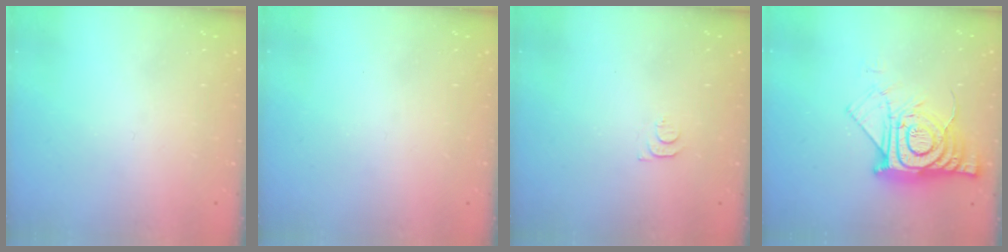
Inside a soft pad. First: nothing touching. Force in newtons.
{"total": 0.0}
{"total": 3.7, "press": 3.6, "slide": 0.4}
{"total": 15.1, "press": 15.0, "slide": 1.2}